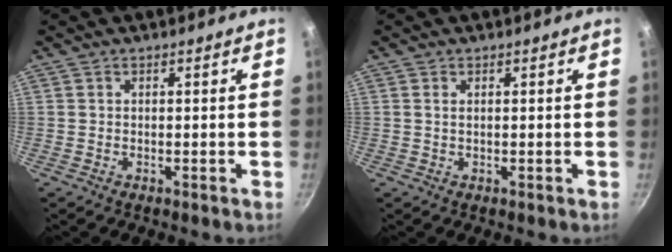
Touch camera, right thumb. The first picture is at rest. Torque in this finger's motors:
{"motor_torque": [-0.76, 0.00, -0.55, 0.22, -0.03]}